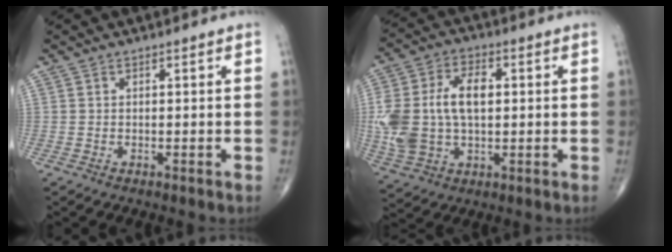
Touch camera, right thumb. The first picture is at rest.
{"total": 15.8, "force": [0.9, 9.6, 12.5], "torque": [-0.258, 0.015, 0.024]}